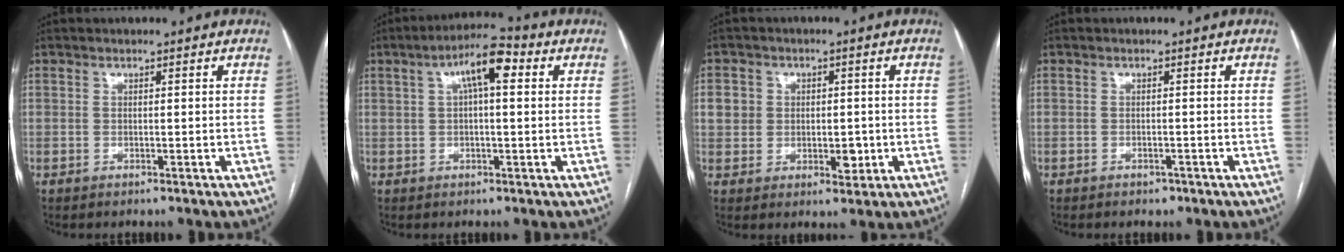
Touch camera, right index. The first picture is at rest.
{"total": 7.5, "force": [2.4, 1.9, 6.9], "torque": [-0.119, 0.029, 0.035]}
{"total": 5.9, "force": [0.1, 4.9, 3.2], "torque": [-0.033, 0.008, 0.008]}
{"total": 0.9, "force": [-0.6, 0.6, 0.3], "torque": [-0.008, 0.000, -0.007]}